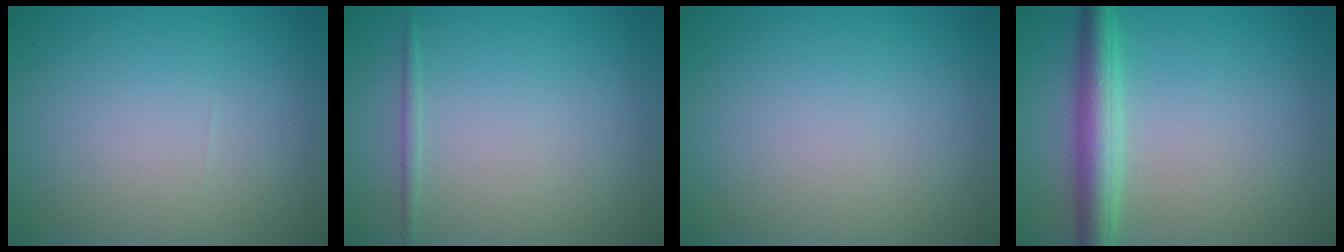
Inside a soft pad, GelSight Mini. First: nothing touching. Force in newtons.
{"total": 0.7, "press": 0.7, "slide": 0.0}
{"total": 0.0}
{"total": 4.2, "press": 4.2, "slide": 0.1}